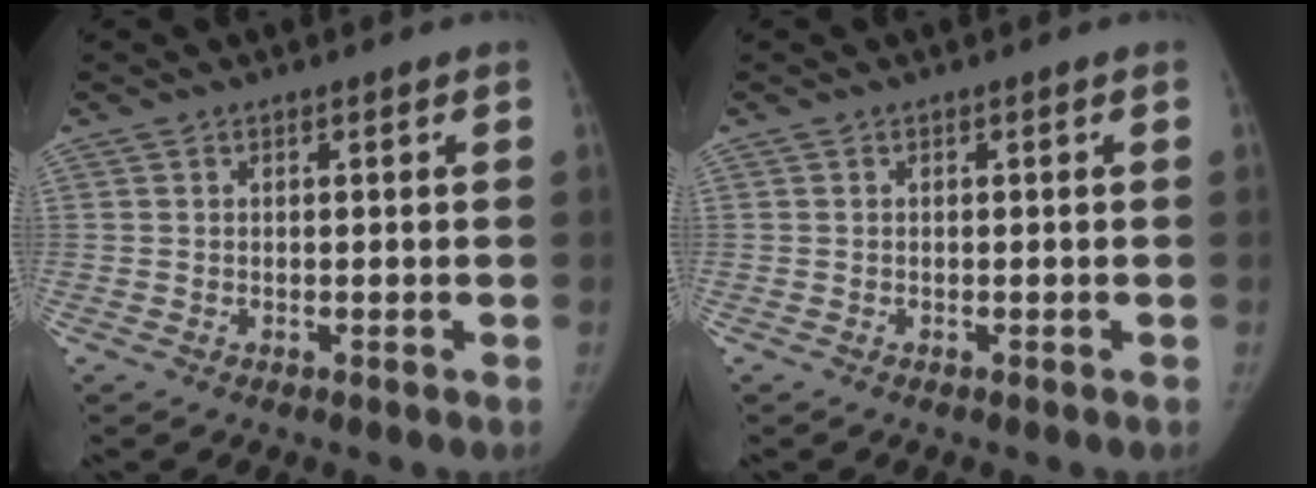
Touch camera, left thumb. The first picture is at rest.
{"total": 0.0}